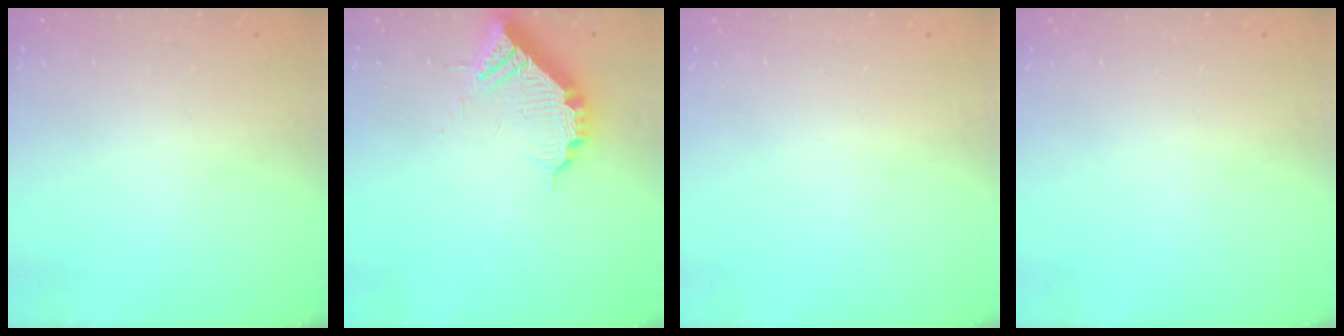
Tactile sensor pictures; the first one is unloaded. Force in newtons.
{"total": 10.5, "press": 10.4, "slide": 0.8}
{"total": 0.0}
{"total": 0.0}